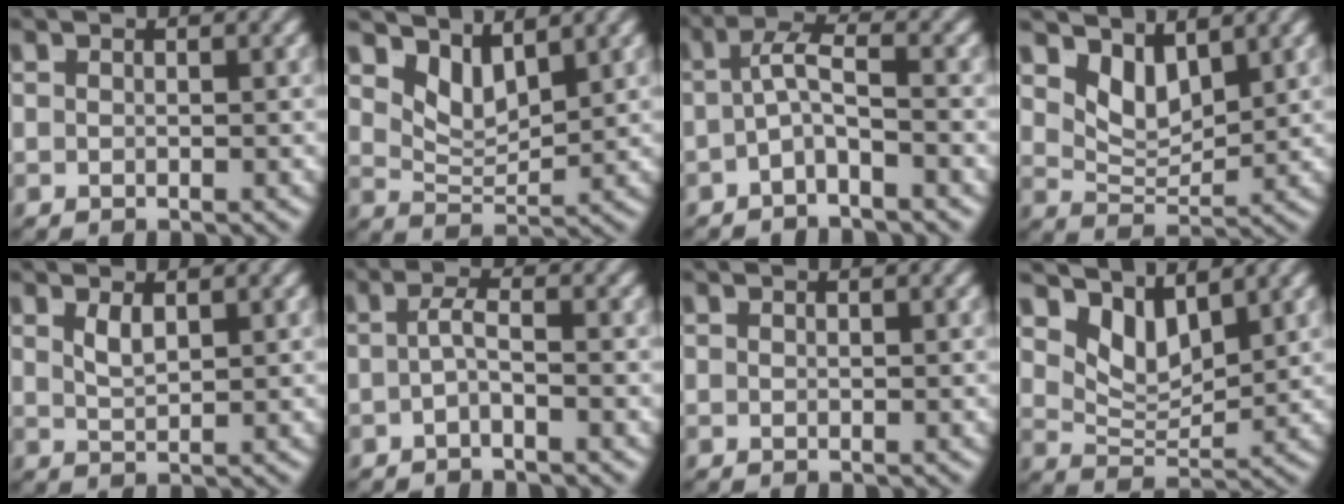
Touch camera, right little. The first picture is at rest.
{"total": 4.9, "force": [2.6, 2.6, 3.2], "torque": [-0.053, -0.009, 0.046]}
{"total": 2.5, "force": [-0.7, 0.8, 2.2], "torque": [-0.041, -0.004, -0.015]}
{"total": 4.9, "force": [2.4, 2.7, 3.3], "torque": [-0.050, -0.011, 0.044]}
{"total": 1.3, "force": [0.7, -0.5, 1.0], "torque": [-0.011, -0.008, 0.023]}
{"total": 1.6, "force": [-1.0, -0.3, 1.2], "torque": [-0.022, -0.007, -0.015]}
{"total": 0.0}
{"total": 6.0, "force": [2.9, 3.5, 3.9], "torque": [-0.069, -0.014, 0.051]}